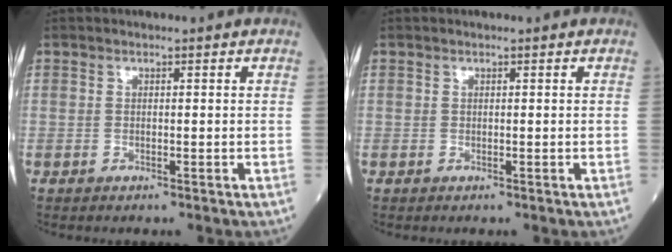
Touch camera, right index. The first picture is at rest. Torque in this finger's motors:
{"motor_torque": [-0.14, -0.01, -0.03, -0.01]}